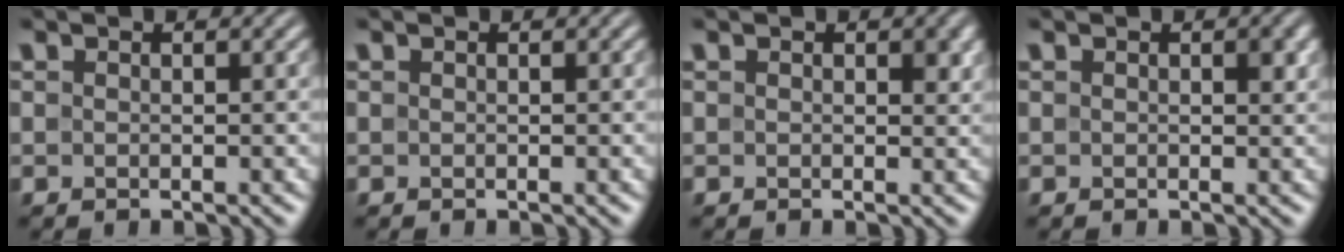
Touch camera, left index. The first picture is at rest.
{"total": 0.0}
{"total": 1.5, "force": [0.6, 0.9, 1.1], "torque": [-0.008, -0.002, 0.007]}
{"total": 1.1, "force": [0.3, 0.6, 0.9], "torque": [-0.010, -0.002, 0.004]}